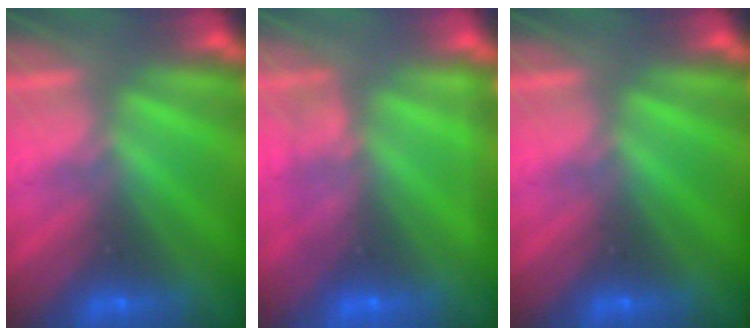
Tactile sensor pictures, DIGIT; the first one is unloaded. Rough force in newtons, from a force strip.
{"total": 2.2}
{"total": 0.0}